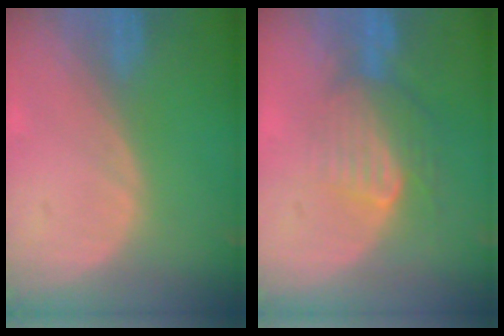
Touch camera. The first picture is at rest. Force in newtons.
{"total": 7.9, "press": 7.3, "slide": 3.0}